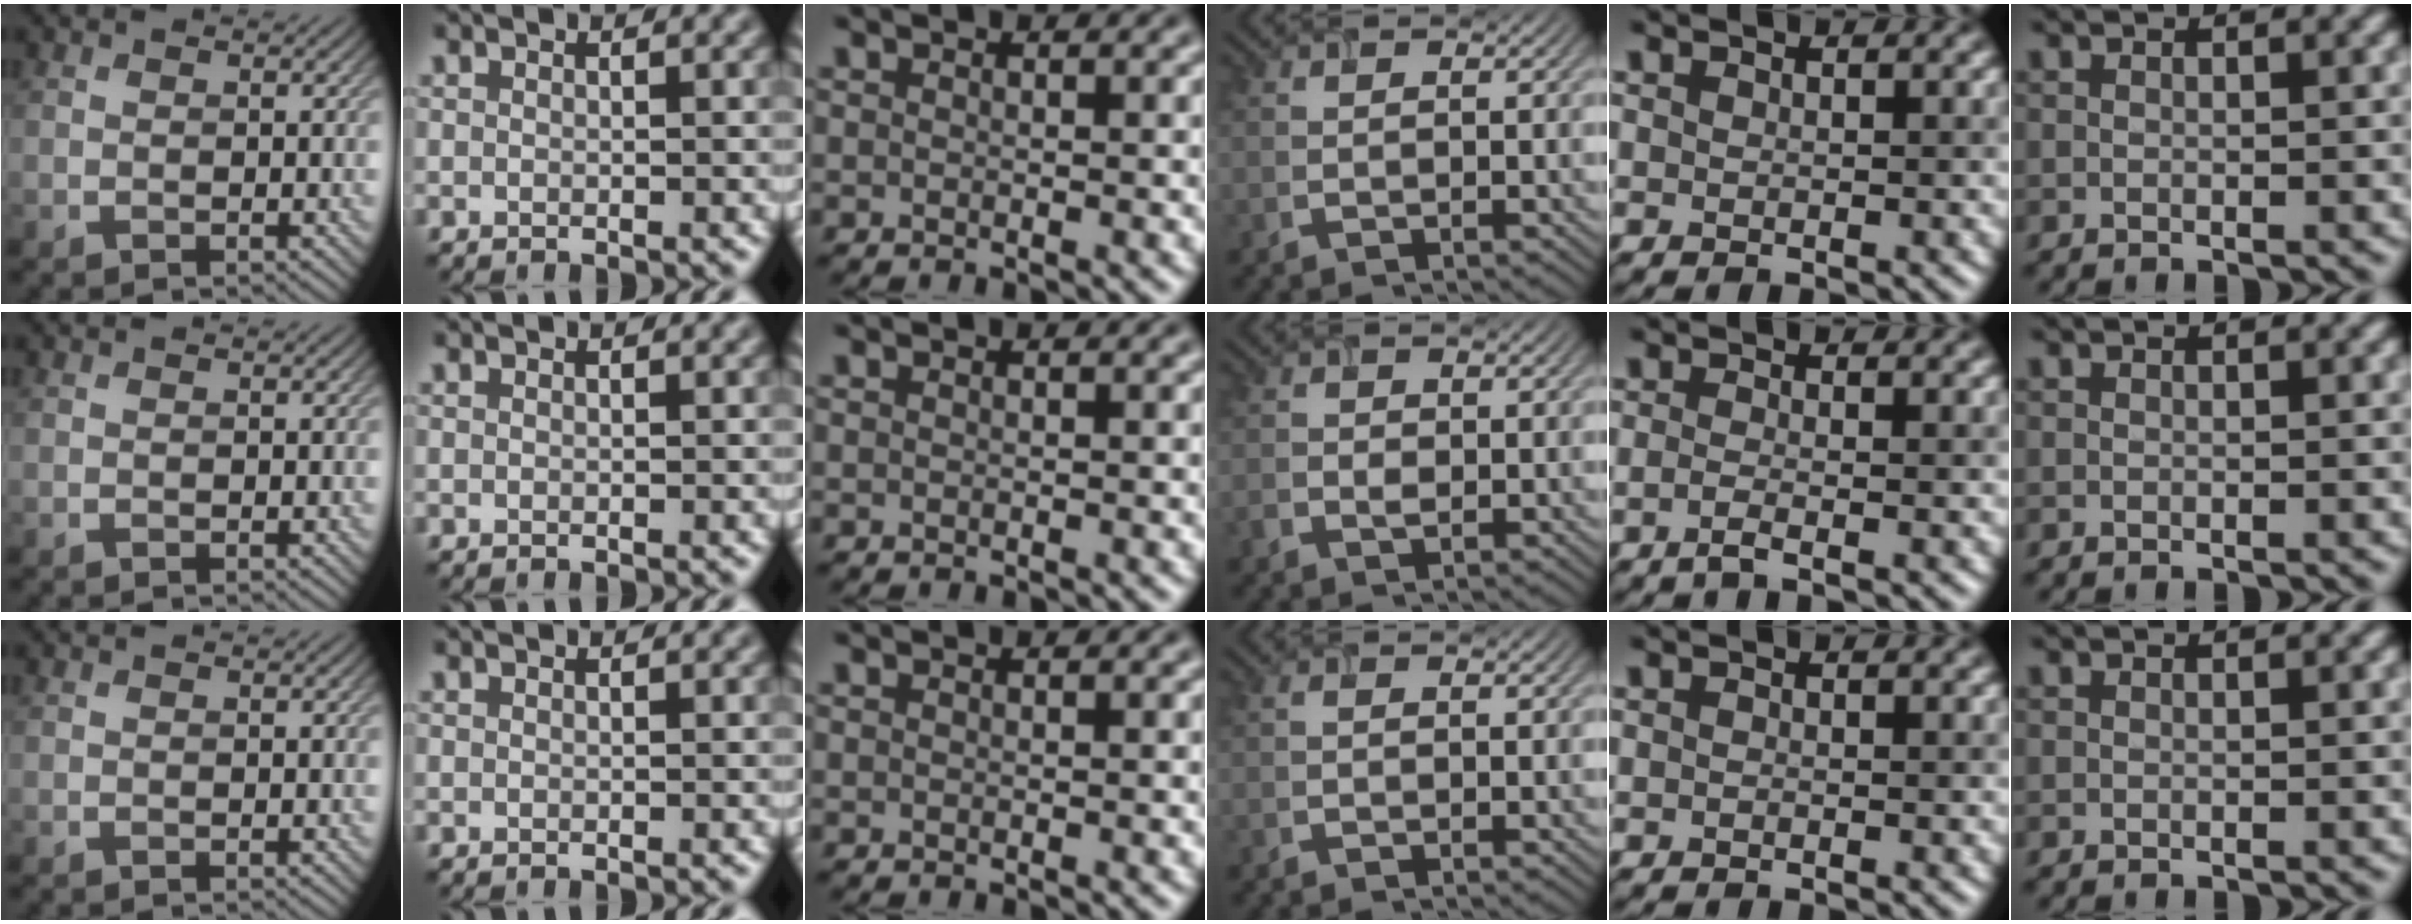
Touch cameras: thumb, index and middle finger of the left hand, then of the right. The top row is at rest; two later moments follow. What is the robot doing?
{"motion": "insert", "object": "airpods case & airpods"}